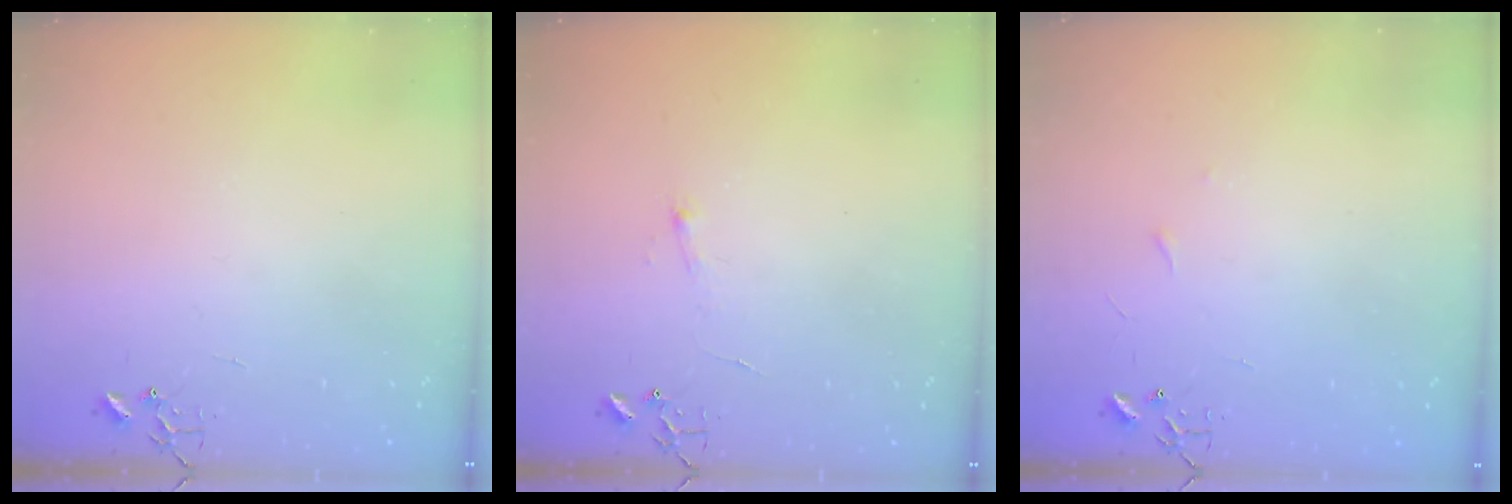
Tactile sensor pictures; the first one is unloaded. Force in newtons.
{"total": 4.1, "press": 4.0, "slide": 0.6}
{"total": 3.4, "press": 3.3, "slide": 0.4}